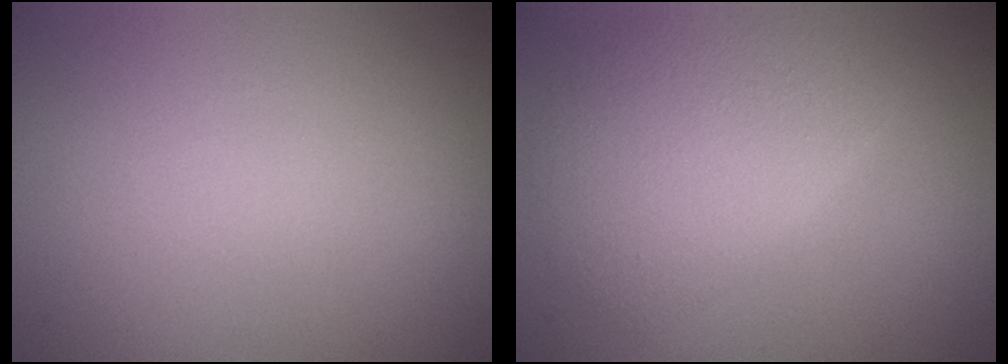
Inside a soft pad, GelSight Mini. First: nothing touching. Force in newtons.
{"total": 4.8, "press": 4.8, "slide": 0.1}